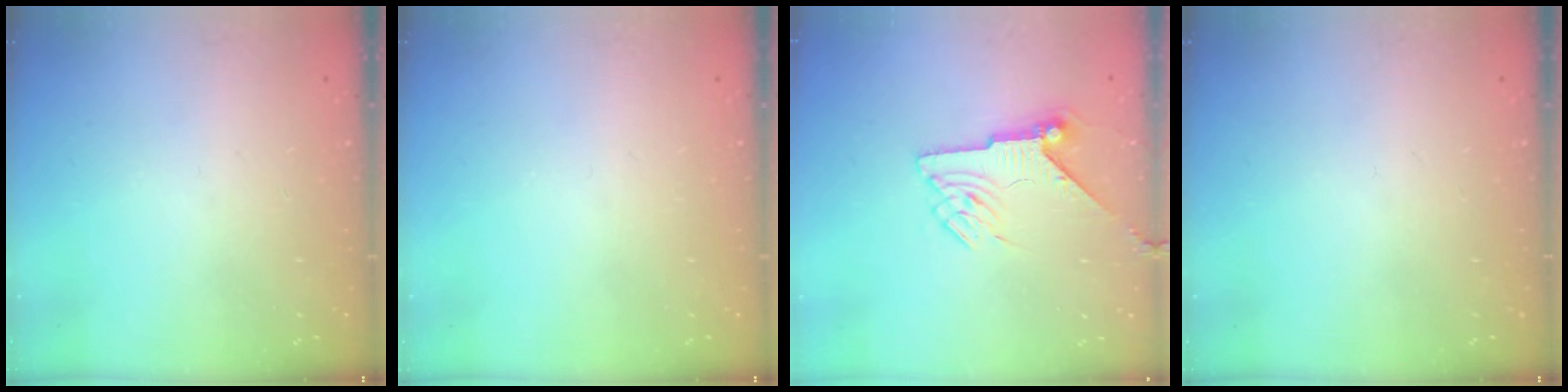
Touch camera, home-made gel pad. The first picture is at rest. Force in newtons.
{"total": 0.0}
{"total": 7.3, "press": 7.3, "slide": 0.7}
{"total": 0.0}